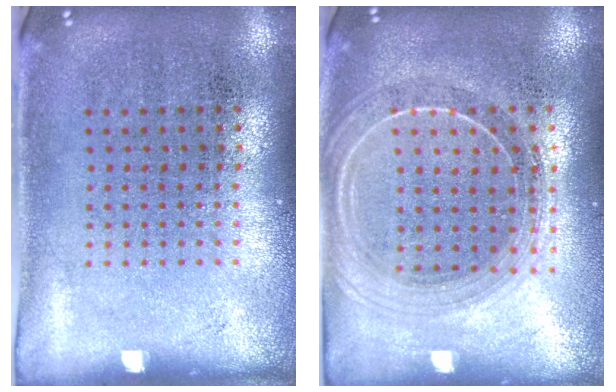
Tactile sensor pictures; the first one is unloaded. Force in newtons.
{"total": 2.0, "press": 1.7, "slide": 0.9}